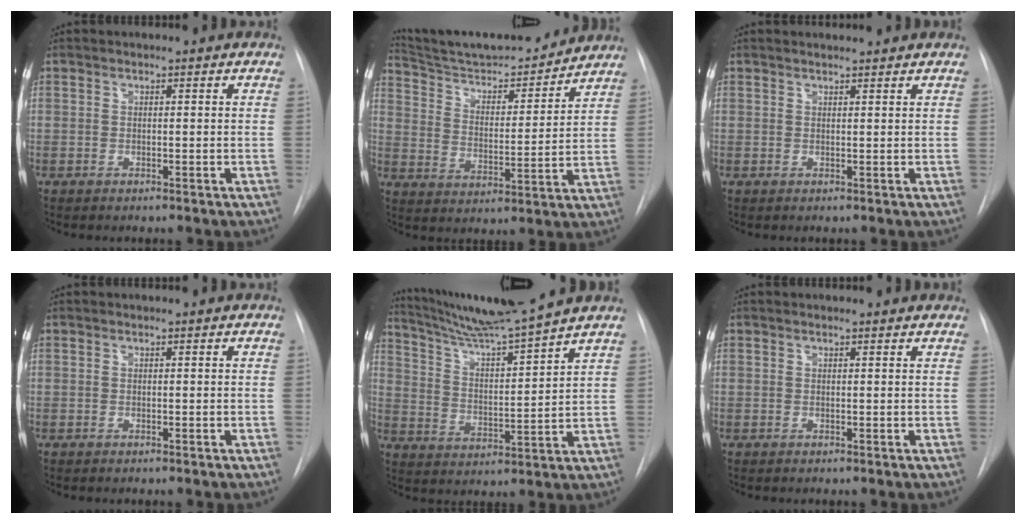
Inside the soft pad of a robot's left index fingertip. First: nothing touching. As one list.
[{"total": 16.2, "force": [15.2, 2.2, 5.3], "torque": [-0.084, -0.008, 0.238]}, {"total": 0.8, "force": [0.8, -0.1, 0.1], "torque": [-0.005, 0.010, 0.010]}, {"total": 0.0}, {"total": 12.1, "force": [10.8, -2.6, 4.8], "torque": [-0.088, -0.017, 0.188]}, {"total": 0.0}]